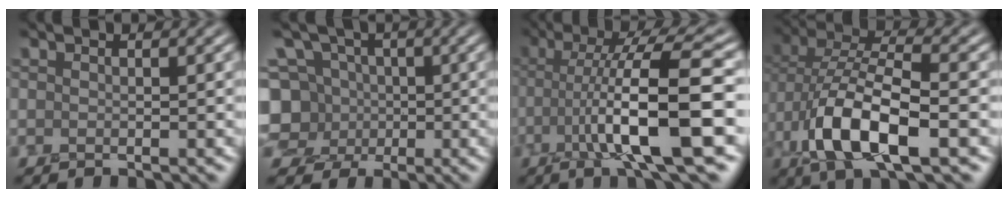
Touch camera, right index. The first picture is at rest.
{"total": 5.5, "force": [0.2, 5.2, 1.9], "torque": [-0.028, 0.026, -0.019]}
{"total": 9.5, "force": [-2.2, 1.8, 9.1], "torque": [-0.144, 0.016, -0.040]}
{"total": 8.9, "force": [-2.2, 4.0, 7.6], "torque": [-0.154, 0.010, -0.043]}